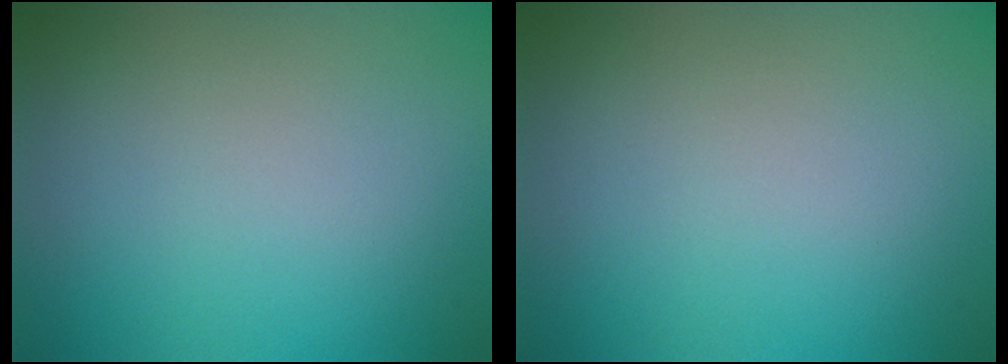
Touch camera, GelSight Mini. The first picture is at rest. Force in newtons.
{"total": 0.0}